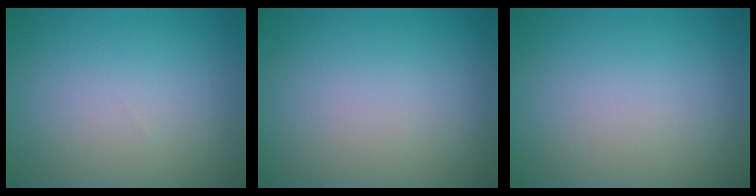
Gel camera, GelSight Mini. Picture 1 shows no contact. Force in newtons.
{"total": 0.0}
{"total": 0.0}